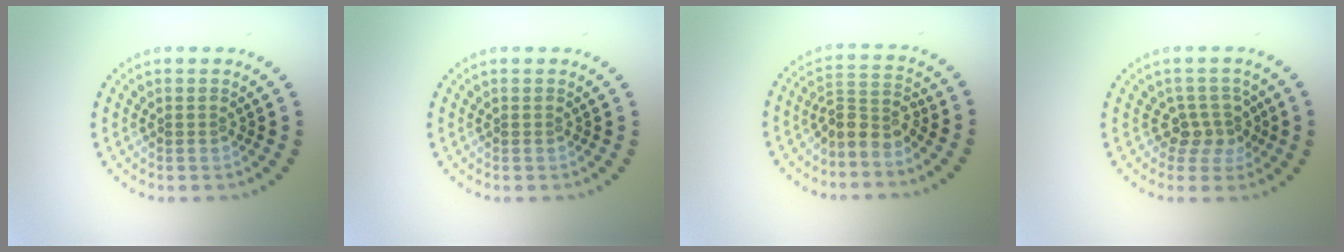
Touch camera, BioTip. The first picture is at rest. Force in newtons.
{"total": 0.0}
{"total": 2.8, "press": 2.1, "slide": 1.9}
{"total": 2.5, "press": 1.9, "slide": 1.6}